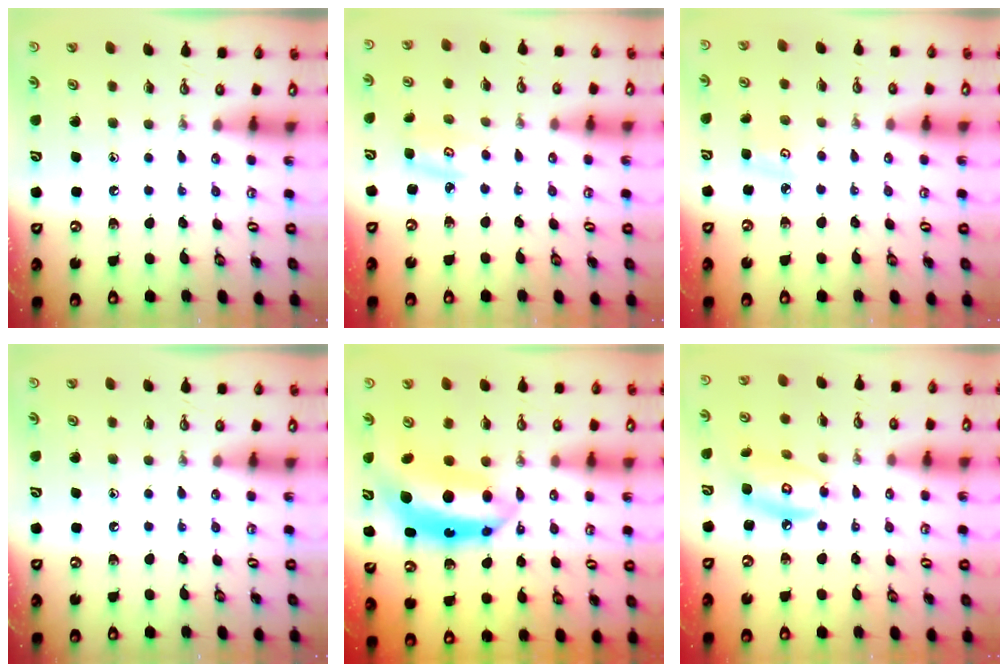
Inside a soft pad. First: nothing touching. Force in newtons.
{"total": 2.8, "press": 2.8, "slide": 0.2}
{"total": 3.2, "press": 3.1, "slide": 0.4}
{"total": 0.0}
{"total": 9.1, "press": 9.0, "slide": 1.0}
{"total": 9.9, "press": 9.9, "slide": 0.7}